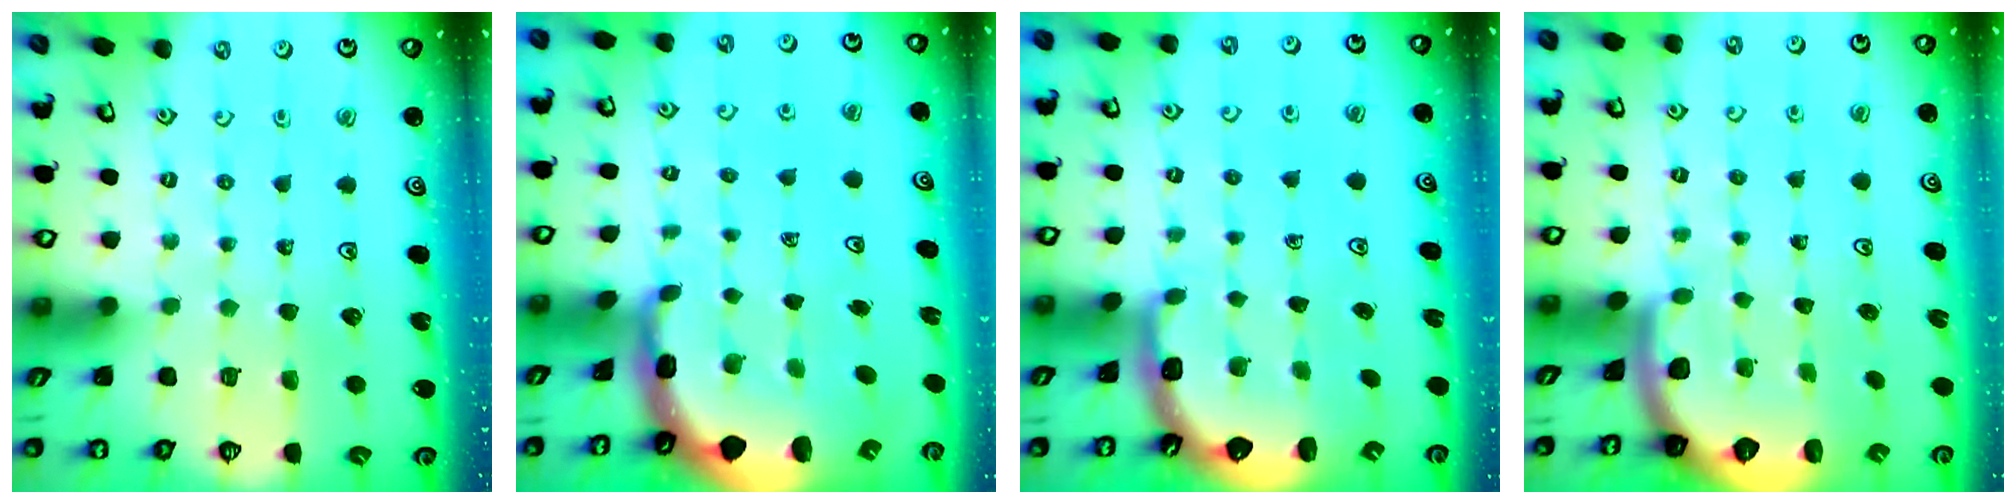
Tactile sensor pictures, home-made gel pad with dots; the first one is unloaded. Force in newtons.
{"total": 3.6, "press": 3.5, "slide": 1.1}
{"total": 2.3, "press": 2.0, "slide": 1.2}
{"total": 1.6, "press": 1.6, "slide": 0.1}